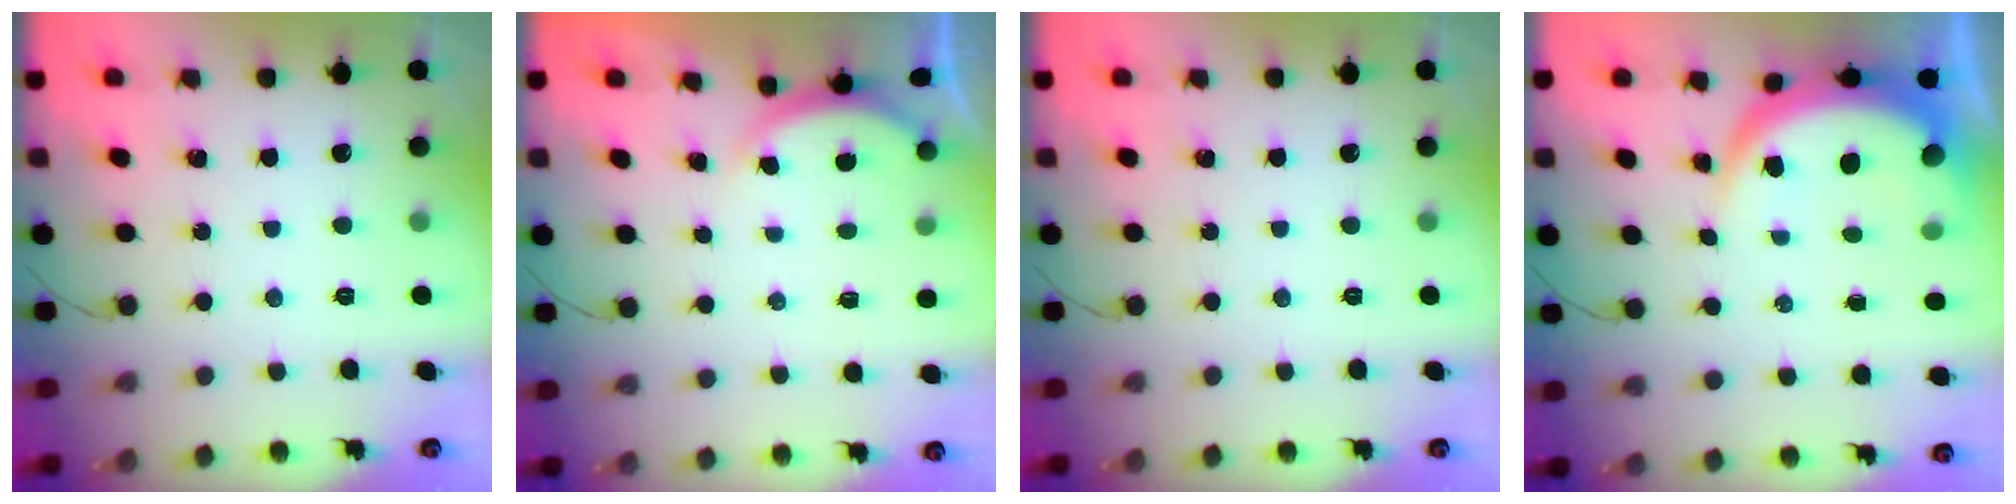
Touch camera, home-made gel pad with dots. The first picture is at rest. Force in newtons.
{"total": 1.7, "press": 1.7, "slide": 0.4}
{"total": 0.0}
{"total": 8.6, "press": 8.5, "slide": 1.1}